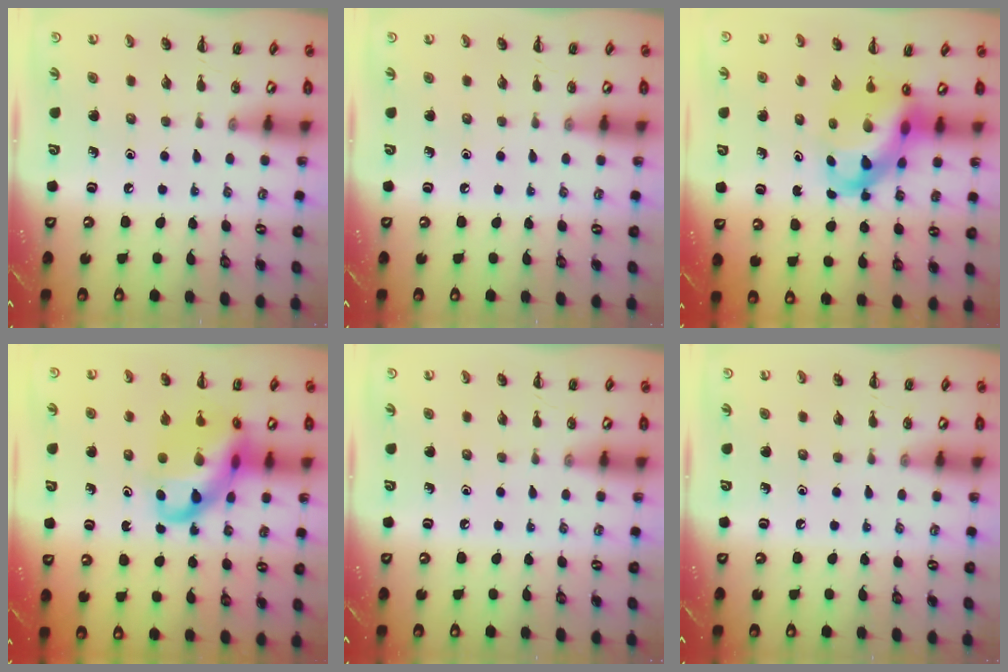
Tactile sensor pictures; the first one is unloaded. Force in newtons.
{"total": 0.0}
{"total": 10.5, "press": 10.1, "slide": 3.1}
{"total": 15.9, "press": 15.5, "slide": 3.5}
{"total": 0.0}
{"total": 0.0}